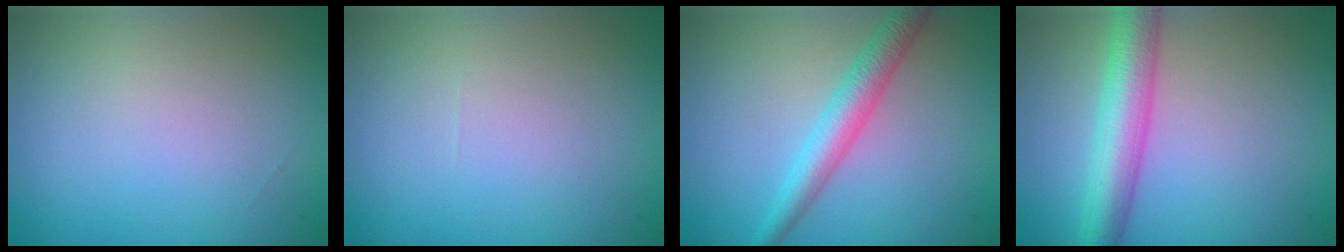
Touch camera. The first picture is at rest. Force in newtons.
{"total": 0.0}
{"total": 3.6, "press": 3.6, "slide": 0.1}
{"total": 6.2, "press": 6.2, "slide": 0.2}